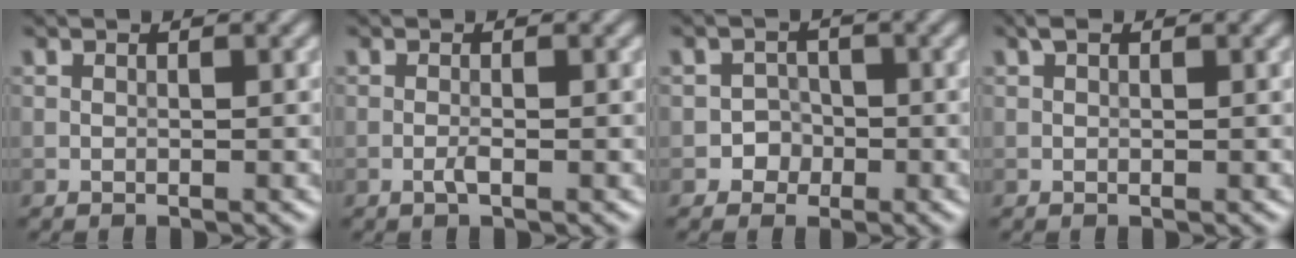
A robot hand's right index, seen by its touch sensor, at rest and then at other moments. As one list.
[{"total": 0.9, "force": [-0.4, 0.1, 0.8], "torque": [-0.018, -0.001, -0.010]}, {"total": 1.7, "force": [-0.6, 1.6, 0.2], "torque": [0.012, 0.005, -0.014]}, {"total": 0.9, "force": [0.5, 0.5, 0.6], "torque": [-0.010, 0.003, 0.008]}]